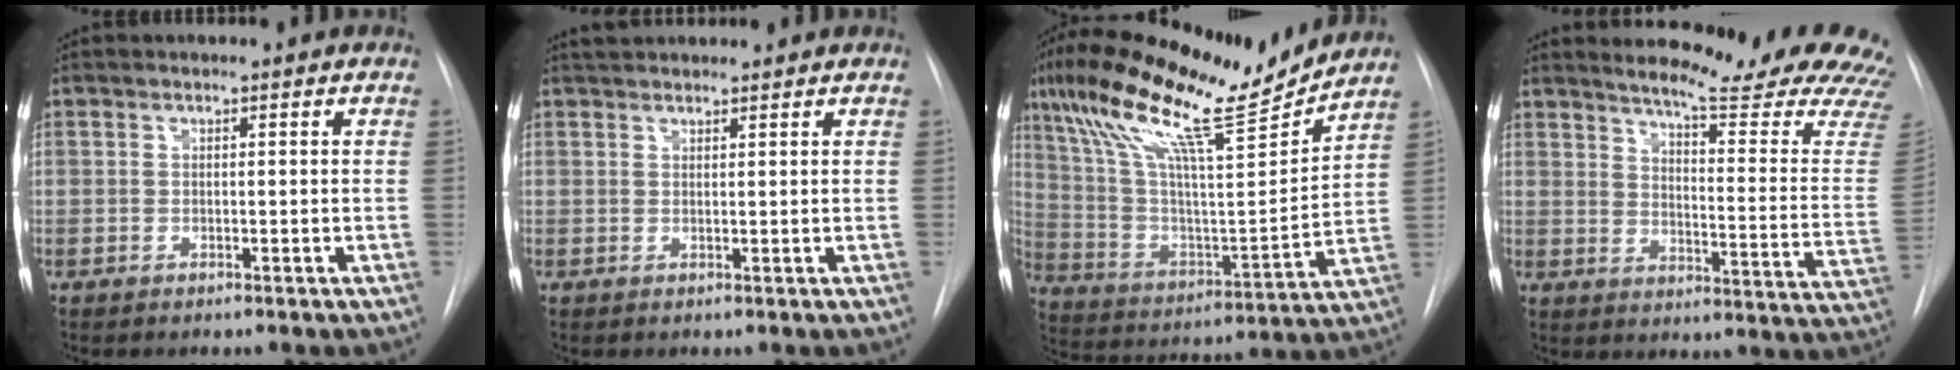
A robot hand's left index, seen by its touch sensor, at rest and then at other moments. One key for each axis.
{"total": 4.4, "fx": 4.0, "fy": 0.9, "fz": 1.5, "tx": -0.021, "ty": 0.039, "tz": 0.063}
{"total": 21.3, "fx": 16.8, "fy": 1.4, "fz": 13.1, "tx": -0.239, "ty": 0.011, "tz": 0.292}
{"total": 23.9, "fx": 21.6, "fy": 1.8, "fz": 10.1, "tx": -0.131, "ty": -0.118, "tz": 0.248}